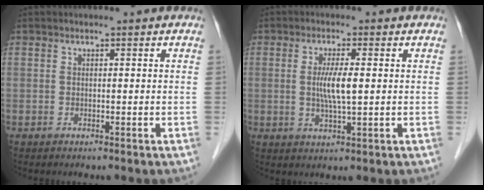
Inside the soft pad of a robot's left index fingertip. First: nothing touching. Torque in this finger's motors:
{"motor_torque": [0.90, 0.42, 0.19, 0.06]}